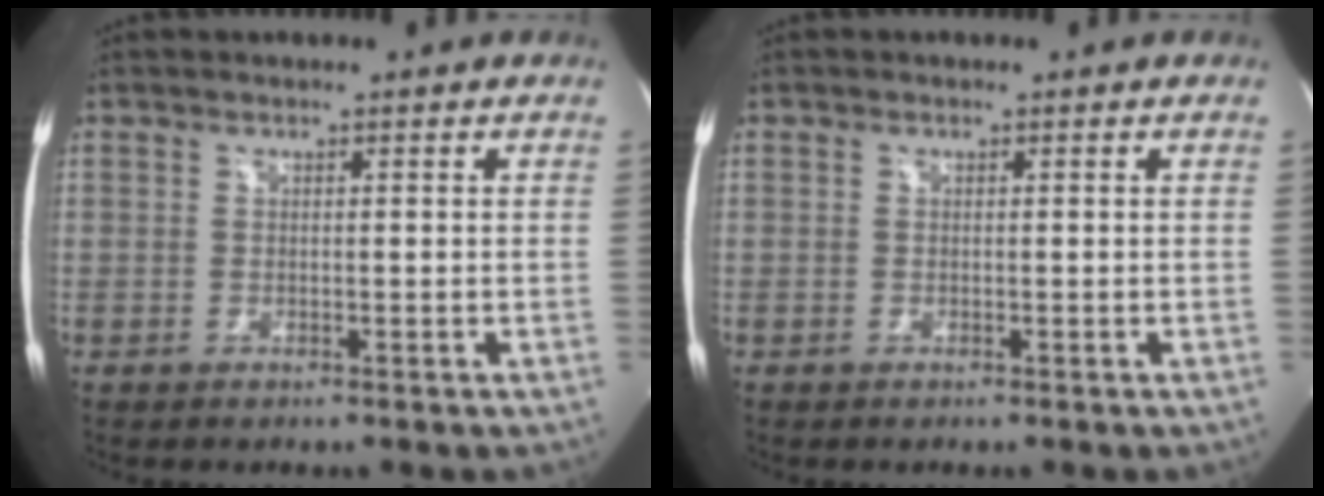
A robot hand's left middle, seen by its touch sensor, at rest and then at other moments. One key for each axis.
{"total": 0.0}